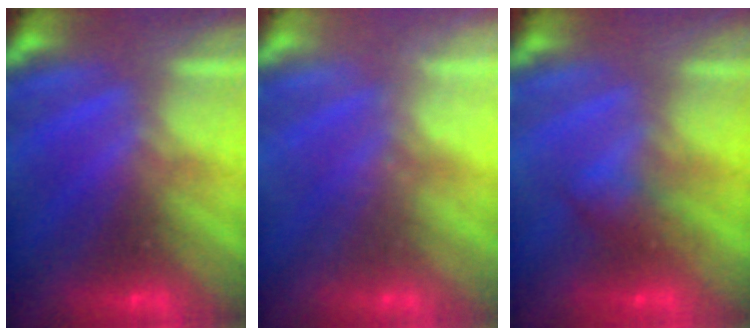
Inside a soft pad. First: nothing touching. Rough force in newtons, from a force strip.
{"total": 1.8}
{"total": 2.9}